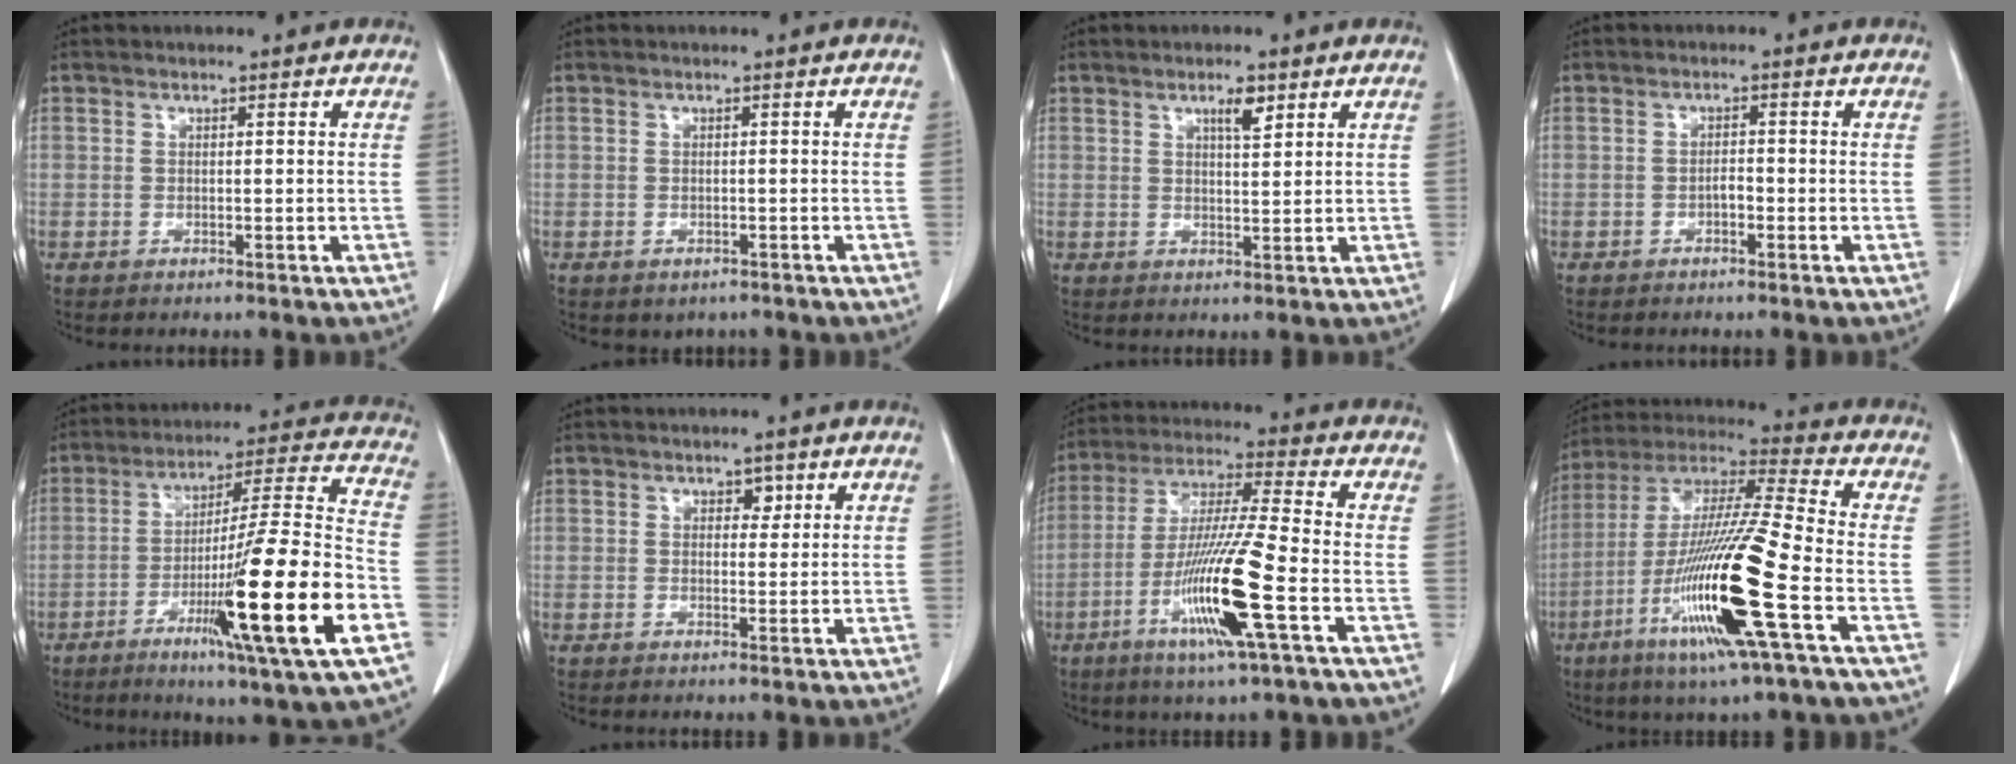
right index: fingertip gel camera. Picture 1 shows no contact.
{"total": 1.9, "force": [-1.4, 1.1, 0.5], "torque": [-0.011, -0.001, -0.013]}
{"total": 3.0, "force": [1.8, 0.6, 2.3], "torque": [-0.042, -0.001, 0.030]}
{"total": 1.3, "force": [-0.7, 0.4, 1.0], "torque": [-0.019, 0.003, -0.011]}
{"total": 22.1, "force": [-7.9, -0.6, 20.6], "torque": [-0.321, -0.024, -0.130]}
{"total": 1.6, "force": [0.8, 1.1, 0.8], "torque": [-0.008, 0.002, 0.012]}
{"total": 14.9, "force": [-5.3, -0.6, 13.9], "torque": [-0.283, -0.021, -0.102]}
{"total": 21.1, "force": [-7.4, 0.0, 19.8], "torque": [-0.412, -0.035, -0.145]}